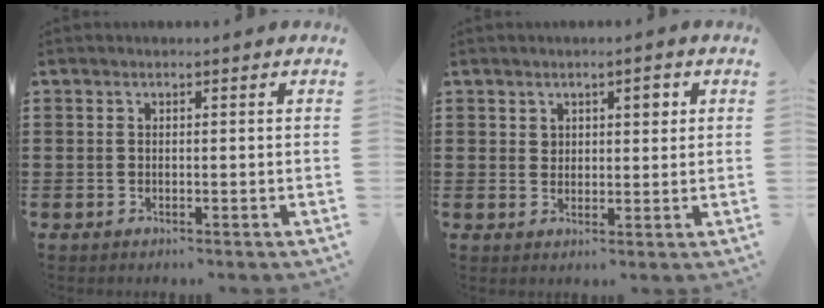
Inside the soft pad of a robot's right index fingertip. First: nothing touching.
{"total": 2.3, "force": [1.3, 1.5, 1.1], "torque": [-0.011, 0.001, 0.019]}